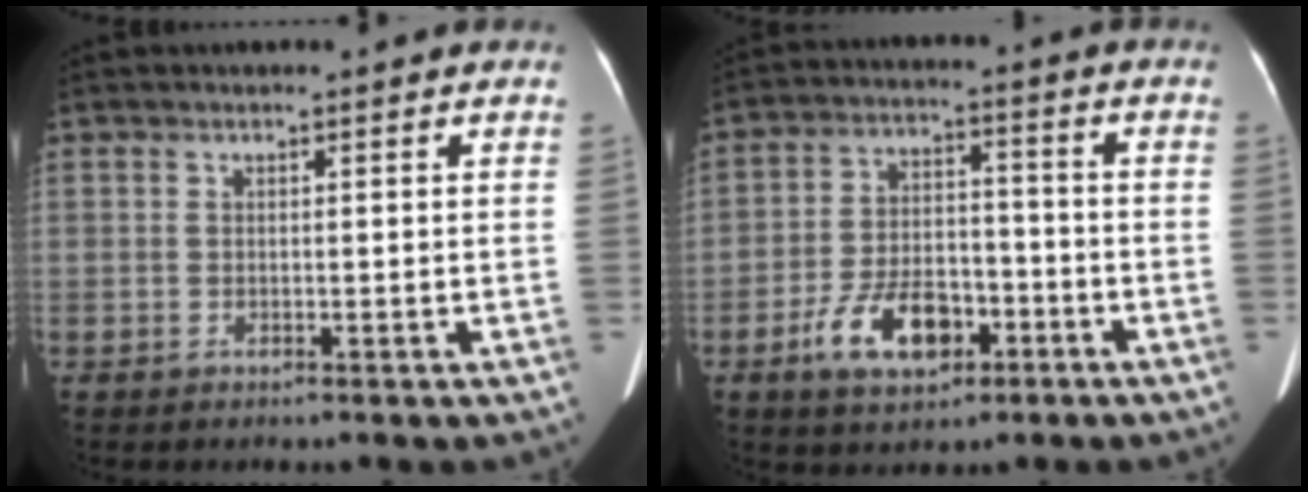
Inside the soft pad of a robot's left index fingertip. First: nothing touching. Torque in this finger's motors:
{"motor_torque": [0.28, 0.19, 0.18, 0.11]}